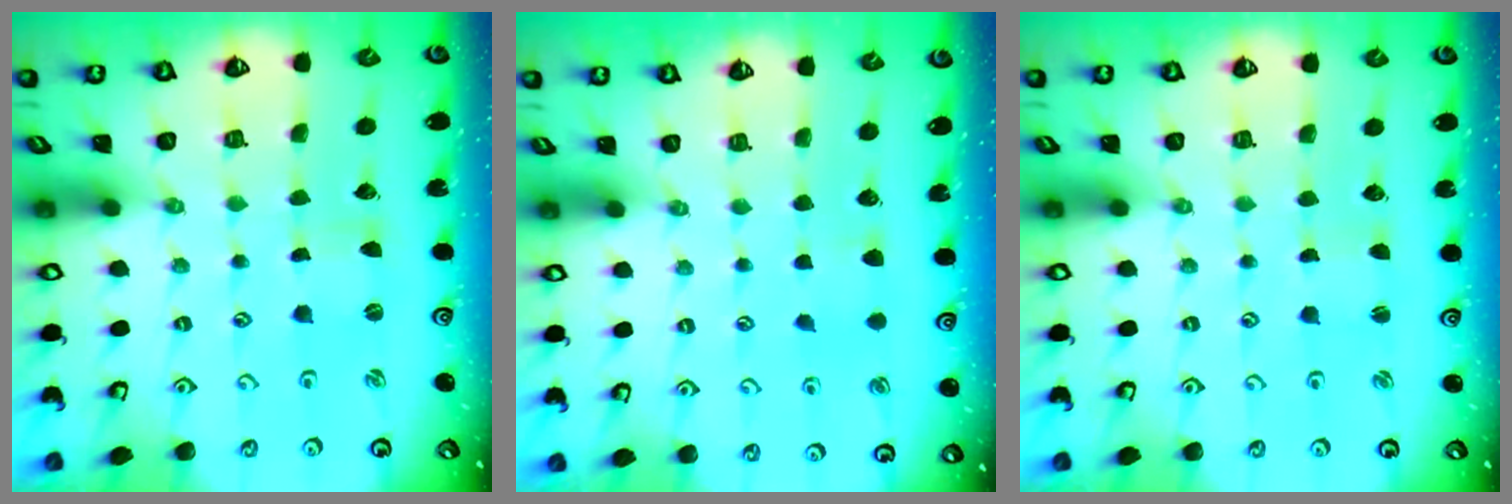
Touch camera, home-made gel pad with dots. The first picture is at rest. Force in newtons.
{"total": 3.7, "press": 3.6, "slide": 0.6}
{"total": 0.9, "press": 0.9, "slide": 0.1}